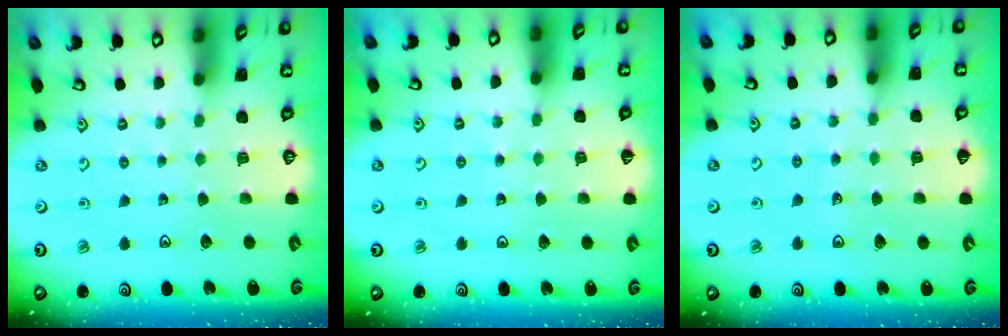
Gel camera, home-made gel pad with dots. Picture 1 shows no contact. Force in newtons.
{"total": 2.9, "press": 2.9, "slide": 0.3}
{"total": 3.0, "press": 3.0, "slide": 0.3}